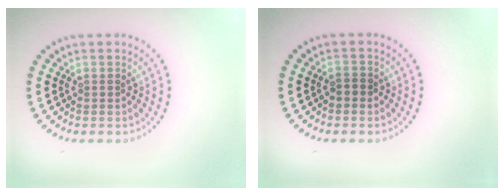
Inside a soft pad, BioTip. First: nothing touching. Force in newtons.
{"total": 1.0, "press": 0.9, "slide": 0.2}